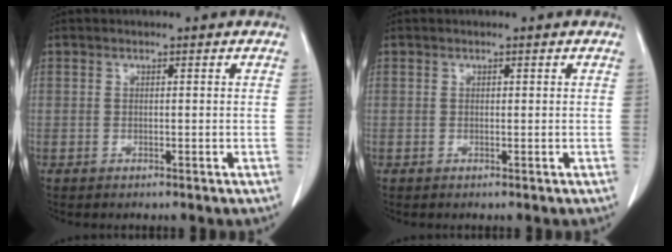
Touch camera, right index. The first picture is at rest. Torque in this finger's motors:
{"motor_torque": [0.10, -0.09, 0.01, 0.01]}